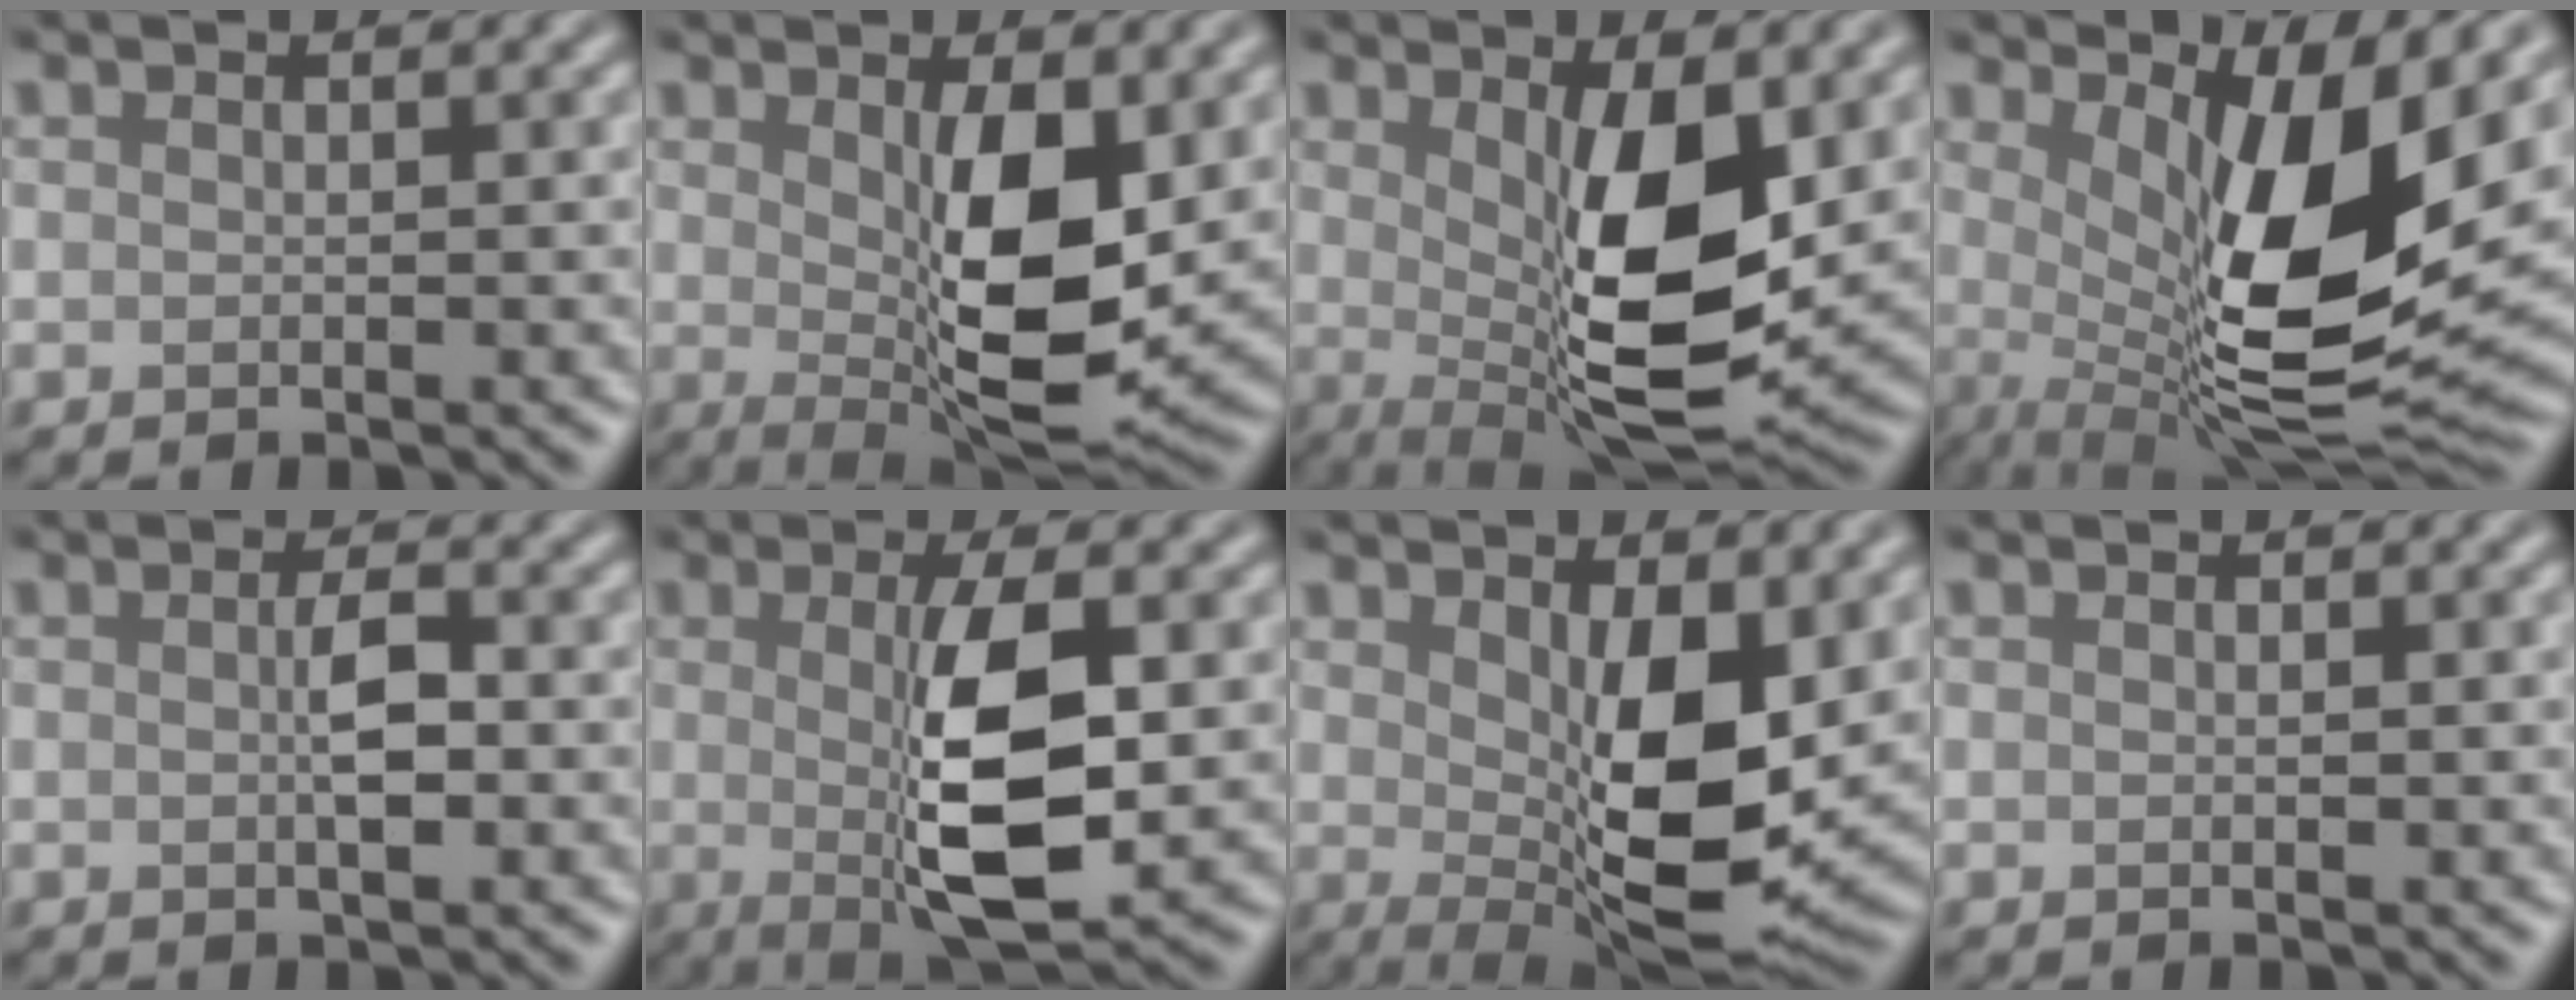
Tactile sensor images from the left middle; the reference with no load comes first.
{"total": 8.6, "force": [0.5, 2.8, 8.1], "torque": [-0.133, -0.014, 0.021]}
{"total": 9.8, "force": [0.7, 3.4, 9.2], "torque": [-0.156, -0.021, 0.025]}
{"total": 12.0, "force": [2.1, 3.7, 11.3], "torque": [-0.175, -0.026, 0.047]}
{"total": 1.9, "force": [-0.5, 0.2, 1.9], "torque": [-0.038, 0.000, -0.002]}
{"total": 7.6, "force": [-0.5, 2.0, 7.3], "torque": [-0.124, -0.007, 0.001]}
{"total": 9.6, "force": [0.7, 3.5, 8.8], "torque": [-0.143, -0.017, 0.024]}
{"total": 0.0}